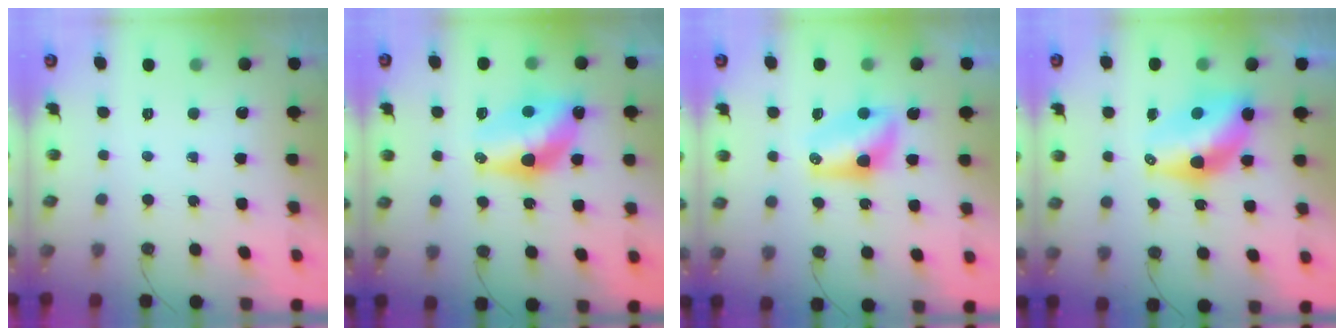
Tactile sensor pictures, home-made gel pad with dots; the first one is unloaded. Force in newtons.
{"total": 13.2, "press": 13.1, "slide": 1.0}
{"total": 7.1, "press": 7.1, "slide": 0.6}
{"total": 10.4, "press": 10.4, "slide": 0.8}